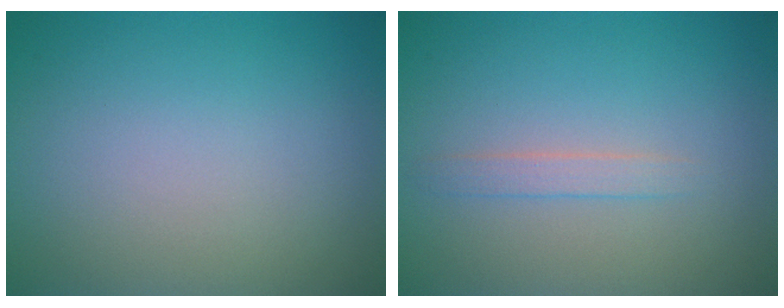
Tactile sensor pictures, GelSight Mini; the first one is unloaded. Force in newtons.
{"total": 1.2, "press": 1.2, "slide": 0.0}